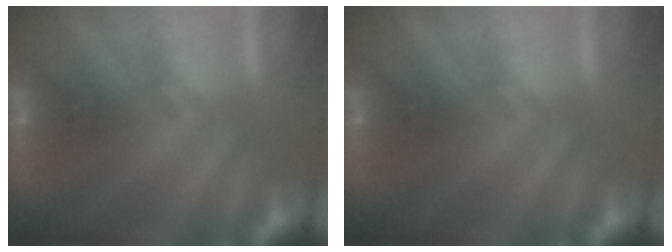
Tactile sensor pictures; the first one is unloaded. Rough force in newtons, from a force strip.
{"total": 0.0}